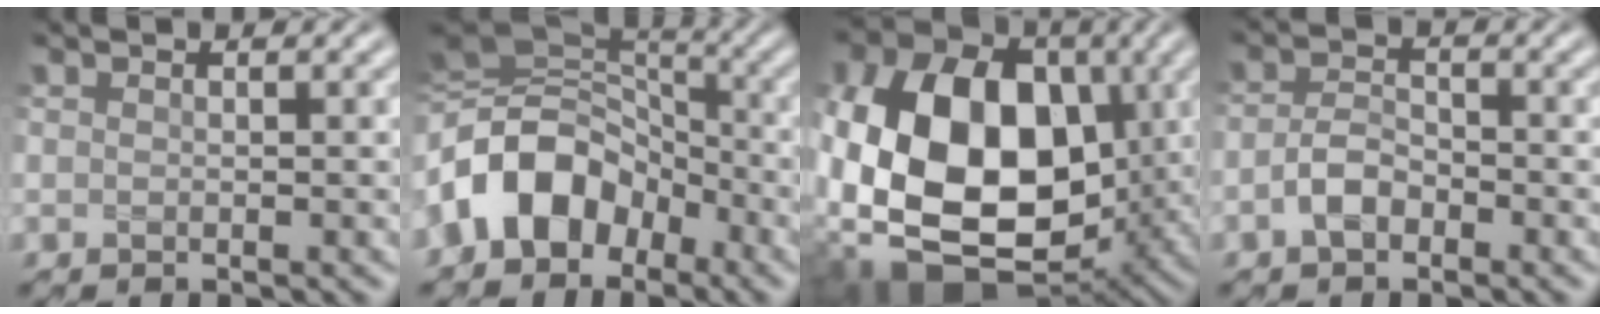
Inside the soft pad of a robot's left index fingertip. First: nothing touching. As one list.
[{"total": 9.9, "force": [-3.7, 7.3, 5.6], "torque": [-0.096, 0.014, -0.087]}, {"total": 16.5, "force": [-0.3, 11.6, 11.7], "torque": [-0.234, -0.017, -0.010]}, {"total": 2.5, "force": [-1.2, 1.5, 1.6], "torque": [-0.034, 0.006, -0.030]}]